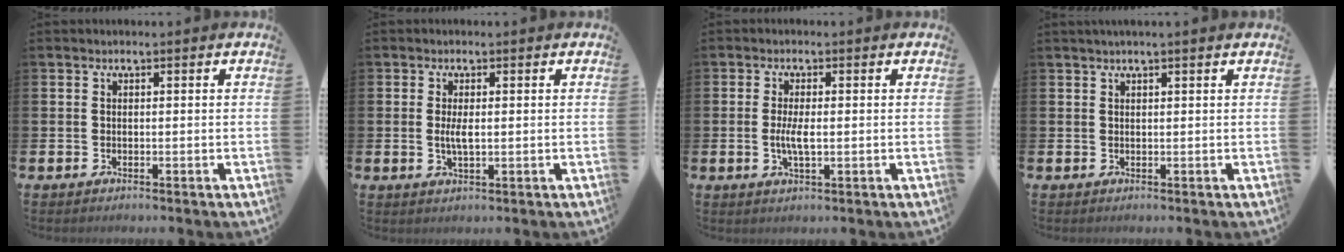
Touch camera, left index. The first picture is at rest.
{"total": 2.4, "force": [0.1, 0.9, 2.3], "torque": [-0.044, 0.002, 0.000]}
{"total": 3.1, "force": [-0.2, 1.0, 2.9], "torque": [-0.054, 0.000, -0.005]}
{"total": 1.0, "force": [0.8, -0.1, 0.6], "torque": [-0.010, 0.001, 0.014]}